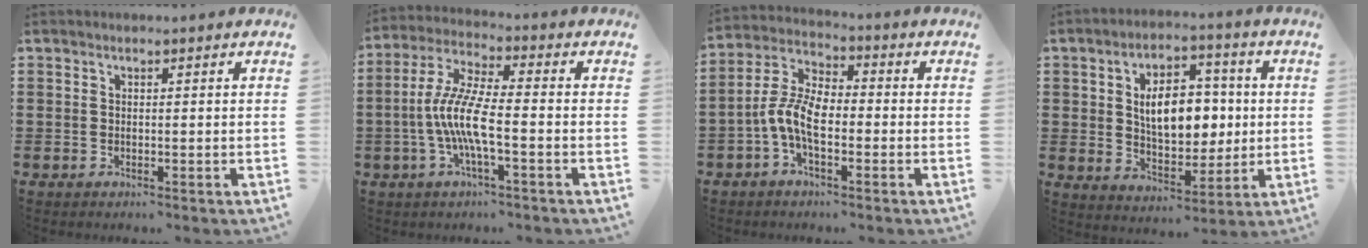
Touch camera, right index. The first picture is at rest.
{"total": 8.6, "force": [-2.5, 1.6, 8.1], "torque": [-0.187, -0.017, -0.056]}
{"total": 7.7, "force": [-2.4, 3.6, 6.3], "torque": [-0.158, -0.001, -0.053]}
{"total": 9.0, "force": [1.1, 5.4, 7.1], "torque": [-0.116, 0.004, 0.014]}